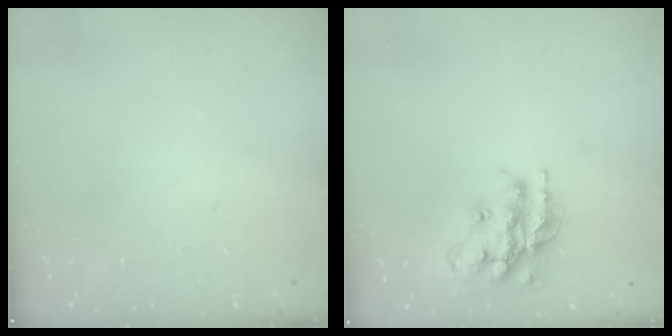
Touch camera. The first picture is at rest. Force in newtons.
{"total": 17.1, "press": 17.1, "slide": 1.4}